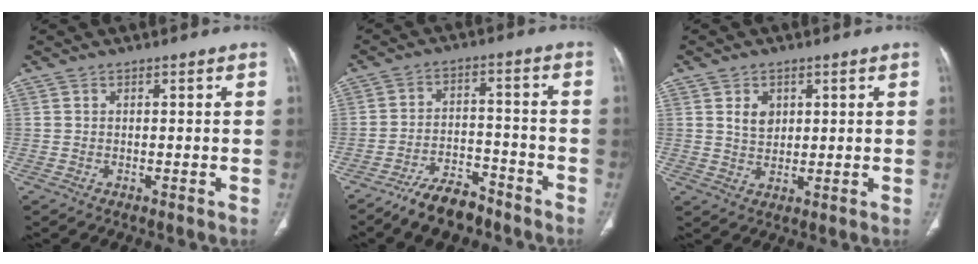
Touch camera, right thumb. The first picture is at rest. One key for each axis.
{"total": 9.0, "fx": -7.3, "fy": 3.7, "fz": 3.9, "tx": -0.058, "ty": 0.051, "tz": -0.127}
{"total": 4.0, "fx": 1.5, "fy": 3.0, "fz": 2.3, "tx": -0.024, "ty": -0.011, "tz": 0.030}